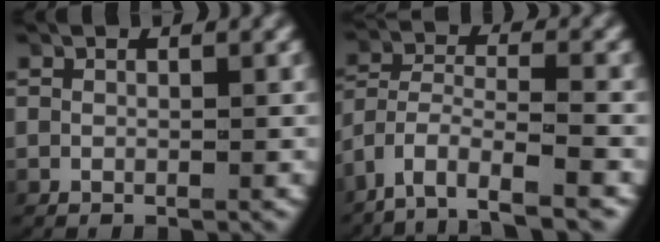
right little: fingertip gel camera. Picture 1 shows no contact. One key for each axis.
{"total": 7.1, "fx": -4.5, "fy": 3.4, "fz": 4.2, "tx": -0.105, "ty": -0.042, "tz": -0.060}